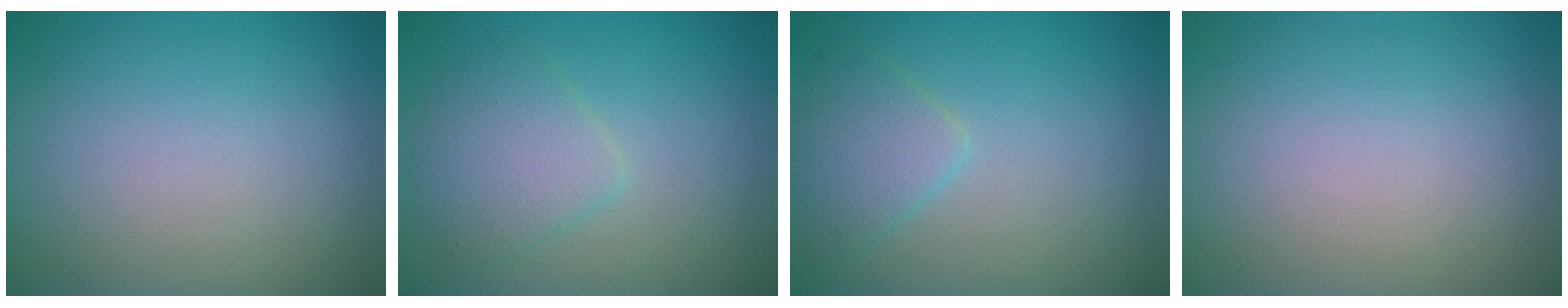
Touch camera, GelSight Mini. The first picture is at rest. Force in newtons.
{"total": 3.0, "press": 3.0, "slide": 0.1}
{"total": 2.6, "press": 2.6, "slide": 0.1}
{"total": 0.0}